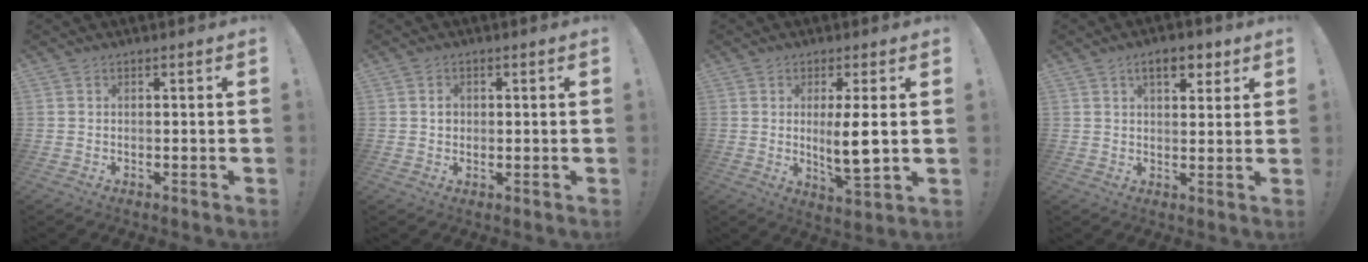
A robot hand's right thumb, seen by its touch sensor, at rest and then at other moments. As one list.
[{"total": 2.0, "force": [0.3, 1.8, 0.8], "torque": [-0.001, -0.002, 0.001]}, {"total": 8.5, "force": [1.0, 1.0, 8.4], "torque": [-0.143, -0.020, 0.011]}, {"total": 7.1, "force": [3.9, 3.4, 4.9], "torque": [-0.062, -0.006, 0.065]}]